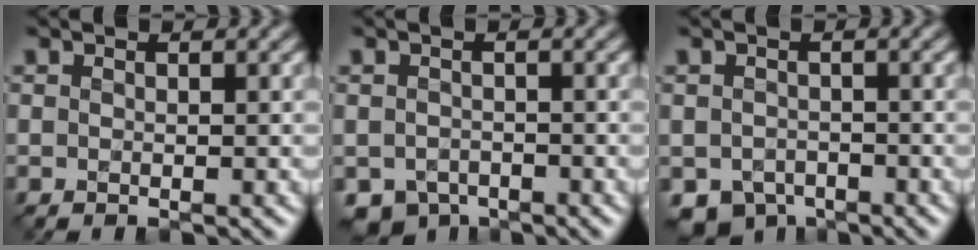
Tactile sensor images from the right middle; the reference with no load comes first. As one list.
[{"total": 2.0, "force": [-1.7, 1.0, -0.2], "torque": [-0.001, -0.010, -0.029]}, {"total": 2.5, "force": [-2.1, 1.4, 0.2], "torque": [-0.007, -0.012, -0.035]}]